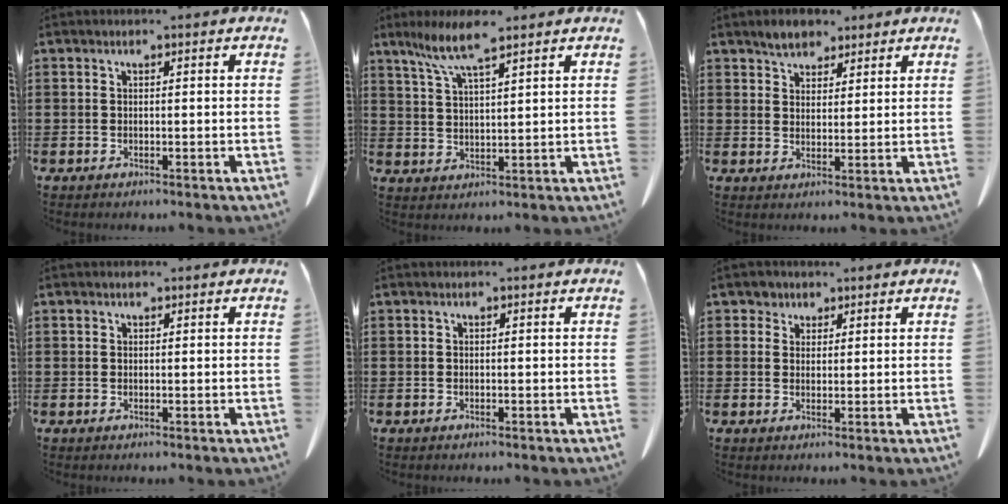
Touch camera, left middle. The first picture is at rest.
{"total": 7.1, "force": [5.0, 0.9, 4.9], "torque": [-0.109, -0.005, 0.088]}
{"total": 4.1, "force": [3.5, 2.0, 0.7], "torque": [-0.018, 0.001, 0.066]}
{"total": 0.7, "force": [0.4, 0.5, 0.3], "torque": [-0.007, 0.004, 0.008]}
{"total": 0.0}
{"total": 2.4, "force": [1.6, 1.7, 0.3], "torque": [-0.006, 0.005, 0.028]}